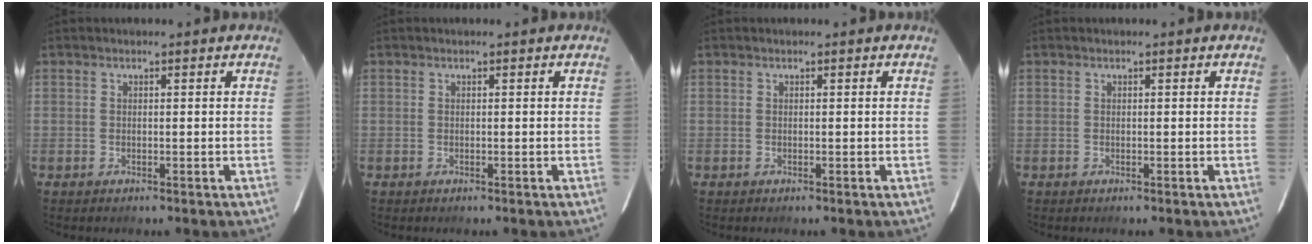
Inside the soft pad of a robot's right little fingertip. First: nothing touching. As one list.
[{"total": 0.0}, {"total": 0.0}, {"total": 0.0}]